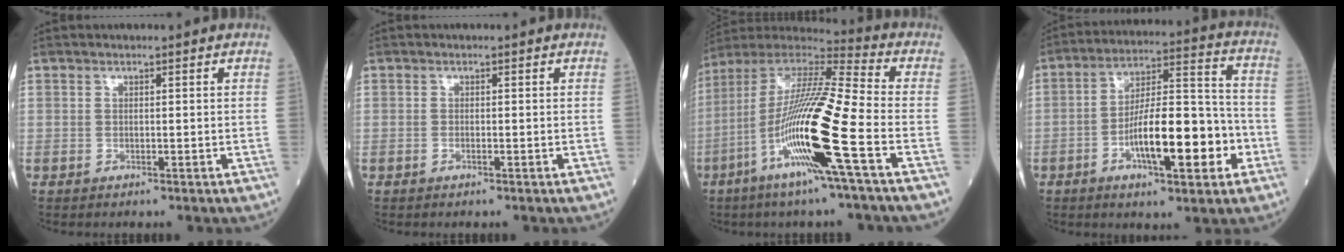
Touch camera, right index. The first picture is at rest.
{"total": 0.8, "force": [-0.3, 0.4, 0.6], "torque": [-0.022, -0.001, -0.003]}
{"total": 21.3, "force": [-7.1, 0.7, 20.1], "torque": [-0.423, -0.033, -0.144]}
{"total": 15.7, "force": [-5.0, 4.4, 14.3], "torque": [-0.242, 0.020, -0.077]}